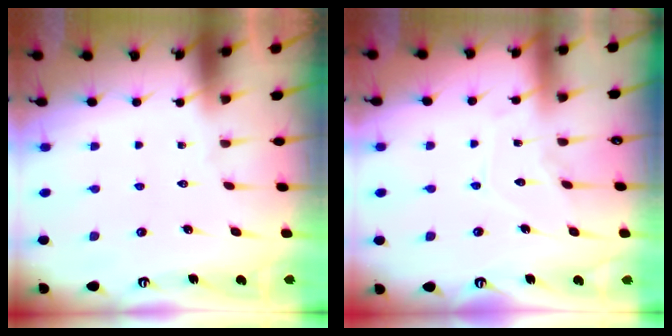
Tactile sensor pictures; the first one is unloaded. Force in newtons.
{"total": 7.1, "press": 7.0, "slide": 0.8}